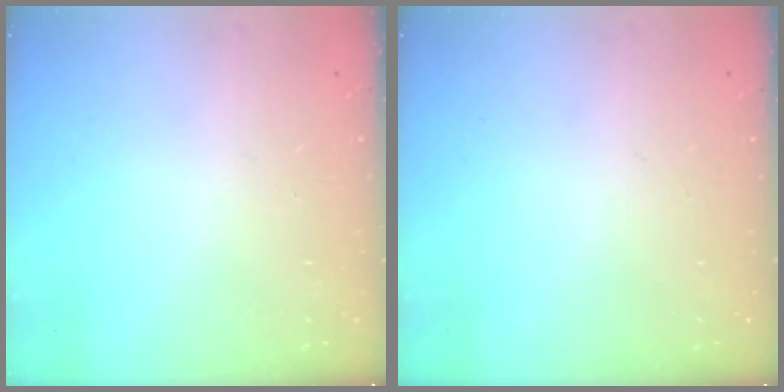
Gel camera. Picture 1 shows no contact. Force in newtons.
{"total": 0.0}